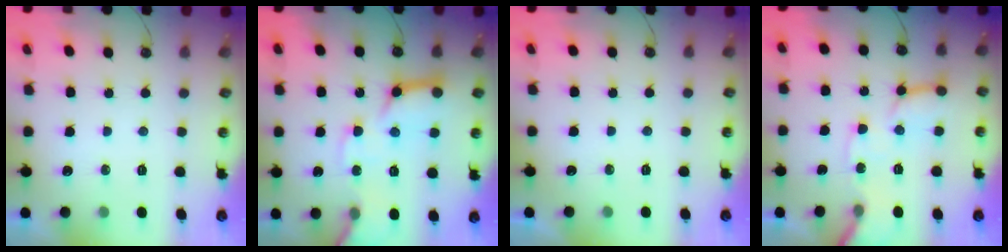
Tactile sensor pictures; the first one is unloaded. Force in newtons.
{"total": 15.9, "press": 15.8, "slide": 2.1}
{"total": 0.0}
{"total": 11.7, "press": 11.6, "slide": 1.5}